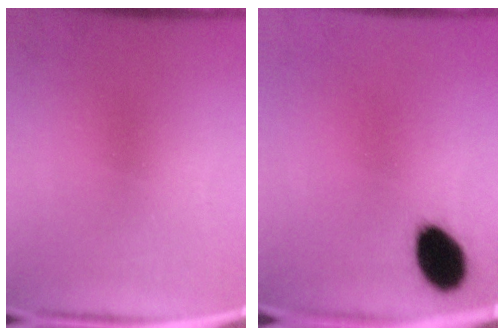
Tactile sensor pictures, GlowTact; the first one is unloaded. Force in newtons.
{"total": 8.3}